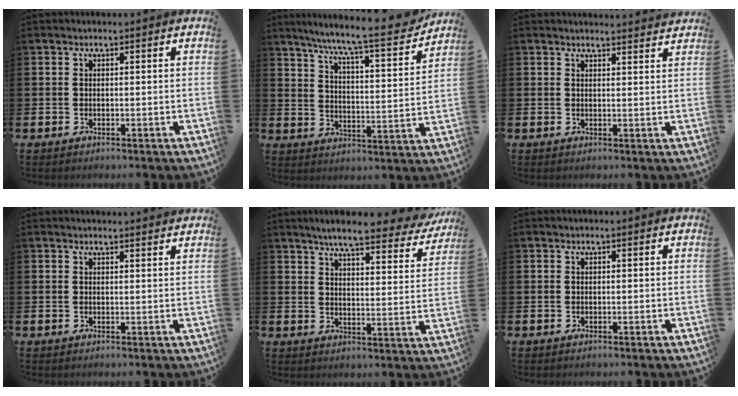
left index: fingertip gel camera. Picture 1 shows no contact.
{"total": 9.5, "force": [8.4, 0.4, 4.3], "torque": [-0.102, -0.057, 0.138]}
{"total": 2.2, "force": [2.2, 0.0, -0.1], "torque": [0.008, -0.017, 0.038]}
{"total": 1.2, "force": [1.2, 0.0, 0.0], "torque": [0.007, -0.007, 0.019]}
{"total": 7.0, "force": [6.2, 0.9, 3.0], "torque": [-0.063, -0.039, 0.100]}
{"total": 0.0}